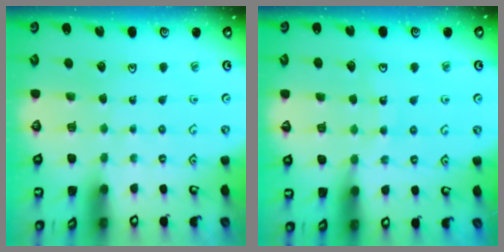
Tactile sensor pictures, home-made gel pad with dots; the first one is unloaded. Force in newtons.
{"total": 9.2, "press": 9.1, "slide": 1.1}